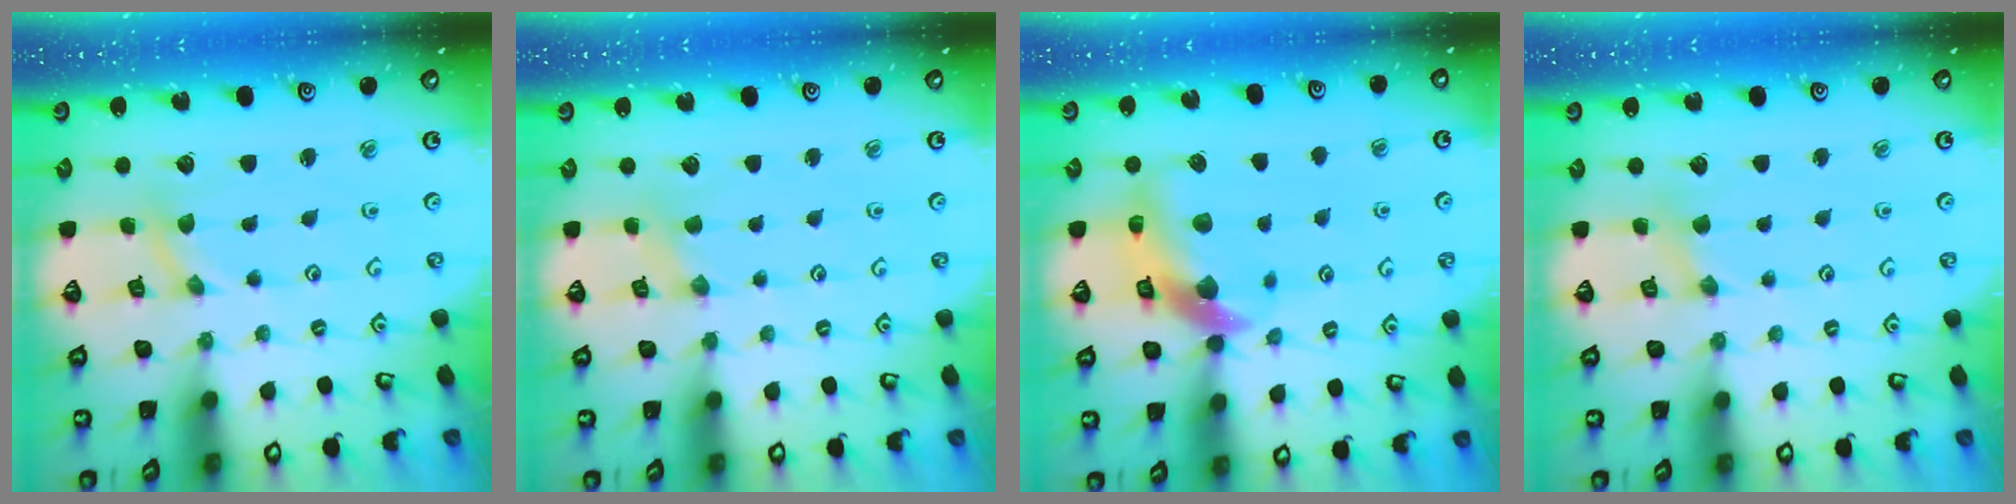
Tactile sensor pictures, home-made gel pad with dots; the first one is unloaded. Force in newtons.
{"total": 0.0}
{"total": 12.1, "press": 12.0, "slide": 1.7}
{"total": 1.5, "press": 1.5, "slide": 0.3}